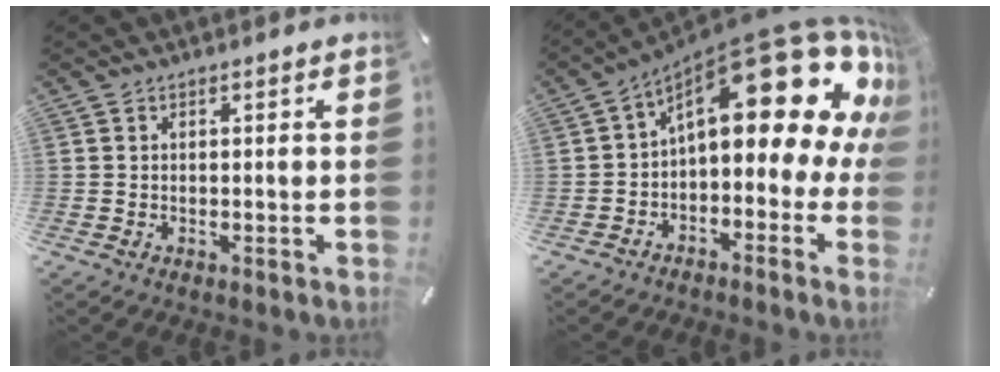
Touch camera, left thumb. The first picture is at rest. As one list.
[{"total": 22.8, "force": [10.5, 9.1, 18.1], "torque": [-0.245, -0.087, 0.173]}]